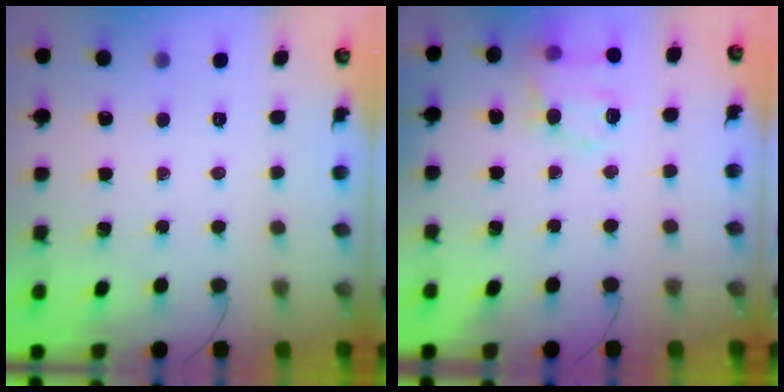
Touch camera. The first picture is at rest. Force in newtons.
{"total": 11.7, "press": 11.6, "slide": 1.2}